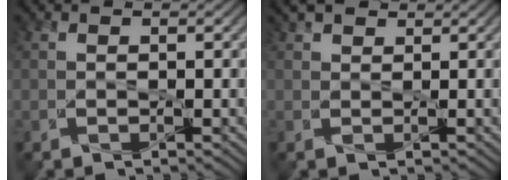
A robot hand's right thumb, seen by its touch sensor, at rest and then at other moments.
{"total": 2.7, "force": [2.0, 1.3, 1.2], "torque": [-0.031, 0.011, 0.039]}